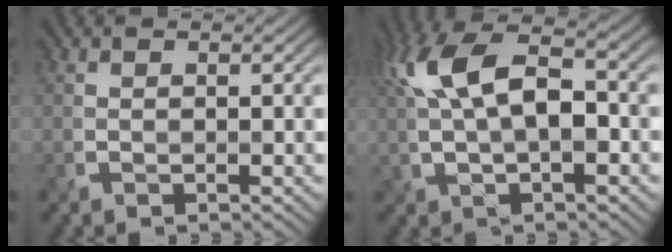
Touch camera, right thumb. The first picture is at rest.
{"total": 11.3, "force": [1.7, 5.5, 9.8], "torque": [-0.210, 0.017, 0.025]}